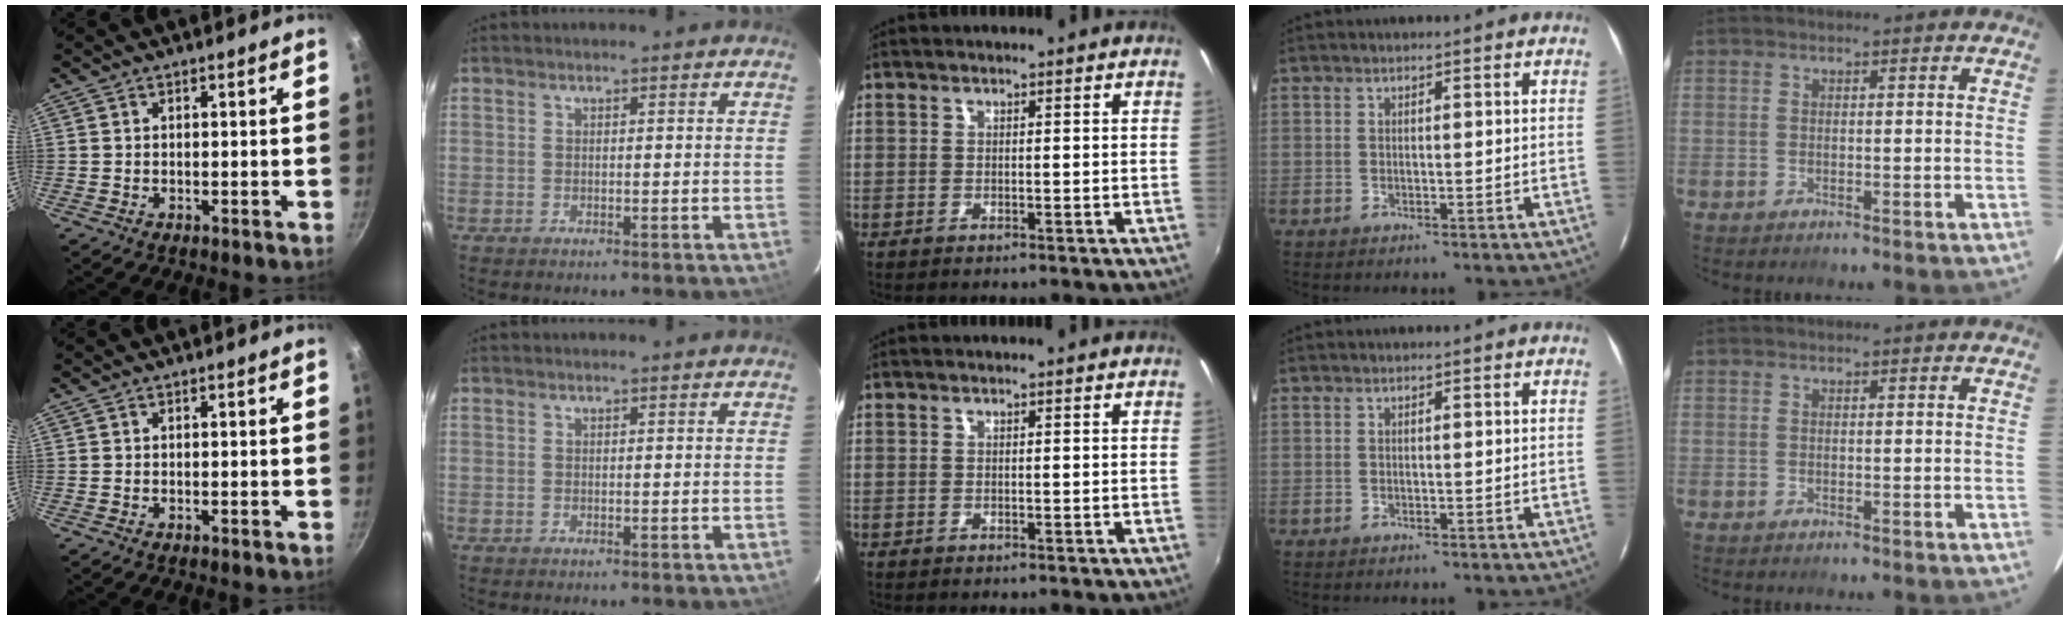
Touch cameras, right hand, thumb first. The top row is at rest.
{}